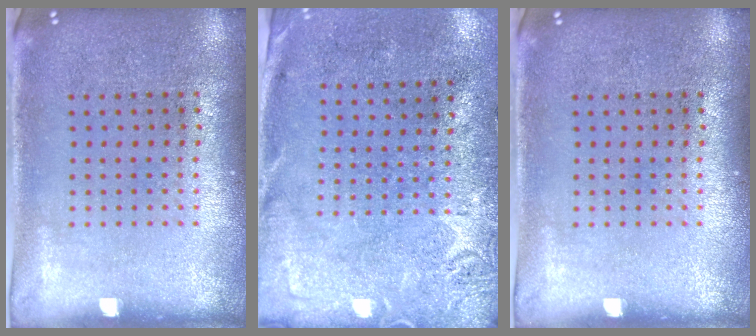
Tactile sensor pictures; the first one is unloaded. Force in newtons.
{"total": 2.7, "press": 2.2, "slide": 1.7}
{"total": 0.0}